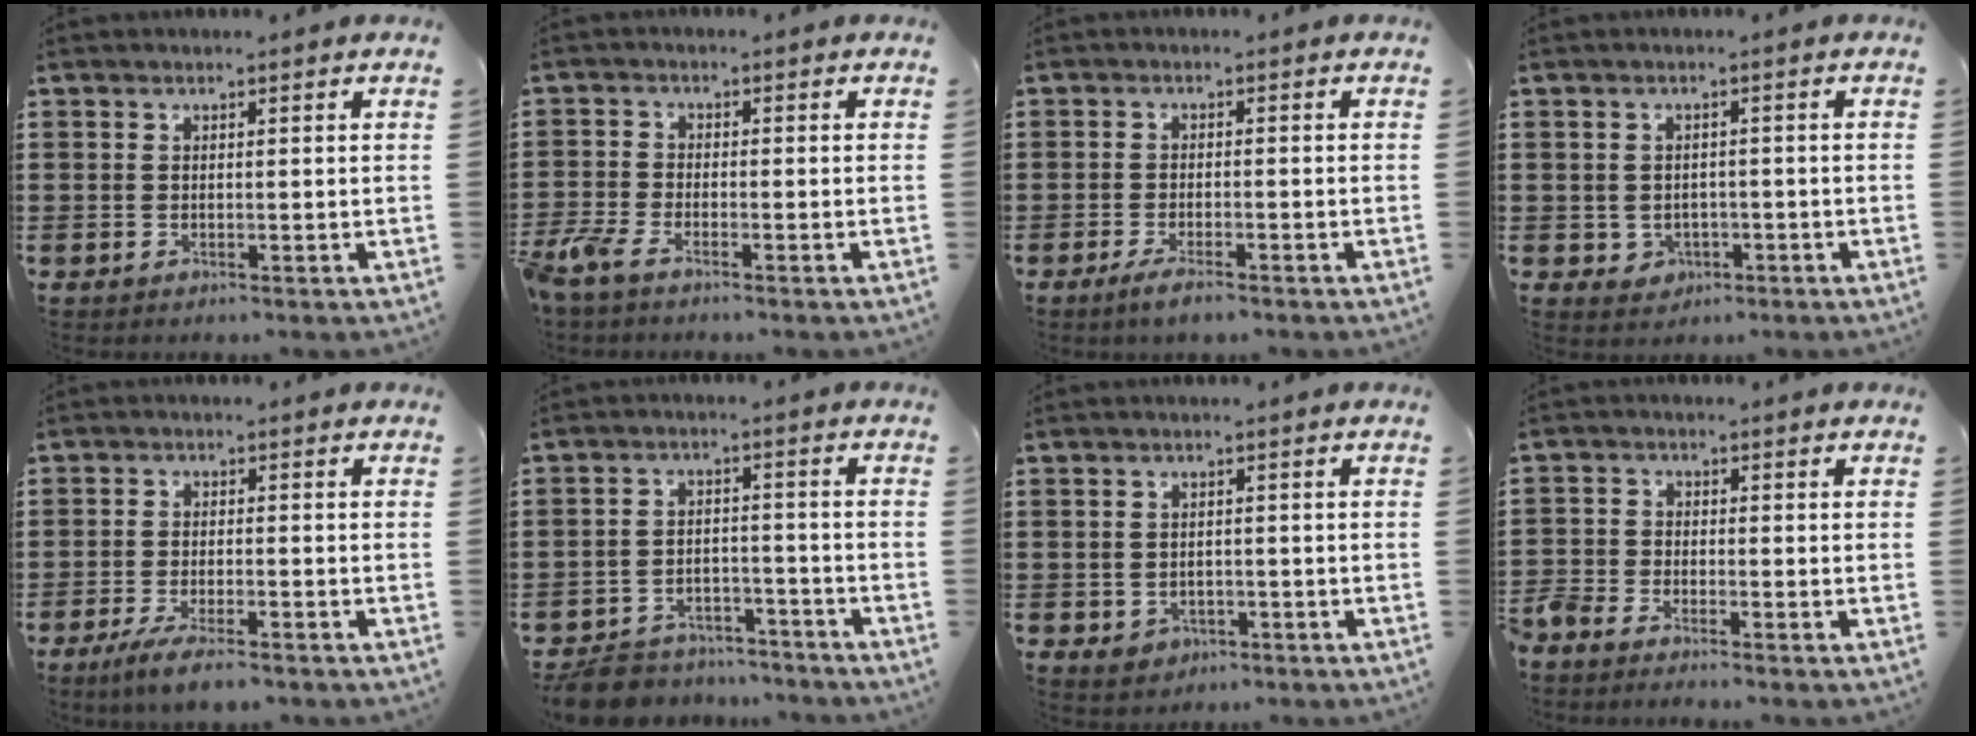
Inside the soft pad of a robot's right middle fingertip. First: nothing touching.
{"total": 3.5, "force": [-2.9, 0.8, 1.8], "torque": [-0.066, -0.011, -0.067]}
{"total": 2.6, "force": [-1.9, 0.3, 1.7], "torque": [-0.036, -0.001, -0.036]}
{"total": 1.7, "force": [-0.6, 1.6, 0.4], "torque": [-0.017, 0.000, -0.015]}
{"total": 3.9, "force": [-3.2, 0.3, 2.2], "torque": [-0.050, -0.008, -0.062]}
{"total": 6.9, "force": [-6.7, 1.4, 1.0], "torque": [-0.026, 0.015, -0.132]}
{"total": 1.5, "force": [-0.9, 1.2, 0.2], "torque": [-0.011, -0.001, -0.022]}
{"total": 2.6, "force": [-2.6, 0.5, 0.2], "torque": [-0.022, -0.003, -0.059]}